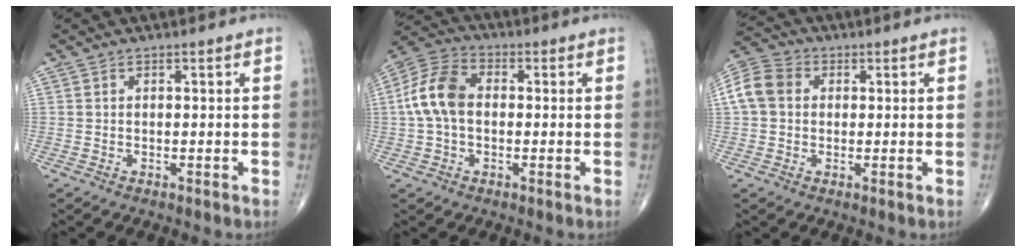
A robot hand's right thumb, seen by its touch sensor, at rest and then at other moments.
{"total": 10.0, "force": [0.1, 6.6, 7.5], "torque": [-0.153, 0.030, -0.008]}
{"total": 7.9, "force": [1.0, 6.4, 4.6], "torque": [-0.089, 0.023, 0.011]}